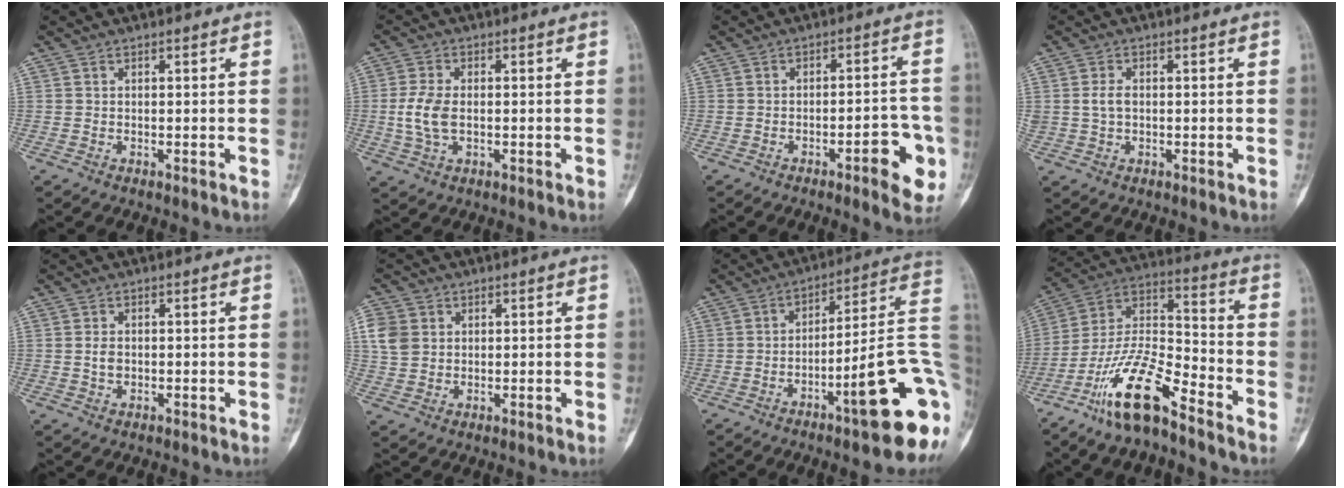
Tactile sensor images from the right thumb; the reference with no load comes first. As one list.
[{"total": 6.0, "force": [-0.4, 3.5, 4.9], "torque": [-0.112, 0.002, -0.009]}, {"total": 8.8, "force": [-3.7, 2.8, 7.4], "torque": [-0.074, 0.025, -0.046]}, {"total": 2.5, "force": [0.1, 1.7, 1.8], "torque": [-0.033, 0.003, 0.003]}, {"total": 1.8, "force": [-0.1, 1.2, 1.3], "torque": [-0.022, 0.001, -0.002]}, {"total": 5.9, "force": [1.5, 4.9, 2.9], "torque": [-0.049, 0.003, 0.030]}, {"total": 19.7, "force": [-6.5, 3.2, 18.3], "torque": [-0.194, 0.033, -0.089]}, {"total": 15.6, "force": [-10.8, 4.2, 10.4], "torque": [-0.199, 0.077, -0.209]}]